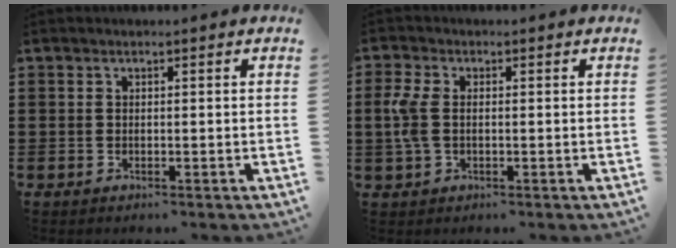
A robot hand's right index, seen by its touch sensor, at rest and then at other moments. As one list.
[{"total": 4.5, "force": [-0.1, 2.5, 3.8], "torque": [-0.104, -0.002, -0.011]}]